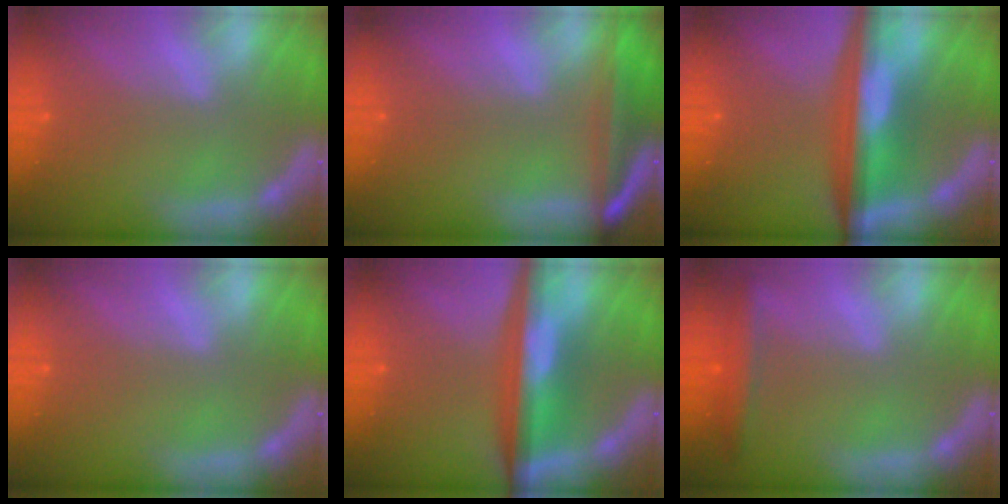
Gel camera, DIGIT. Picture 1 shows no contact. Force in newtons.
{"total": 7.5}
{"total": 8.5}
{"total": 0.0}
{"total": 8.0}
{"total": 2.9}